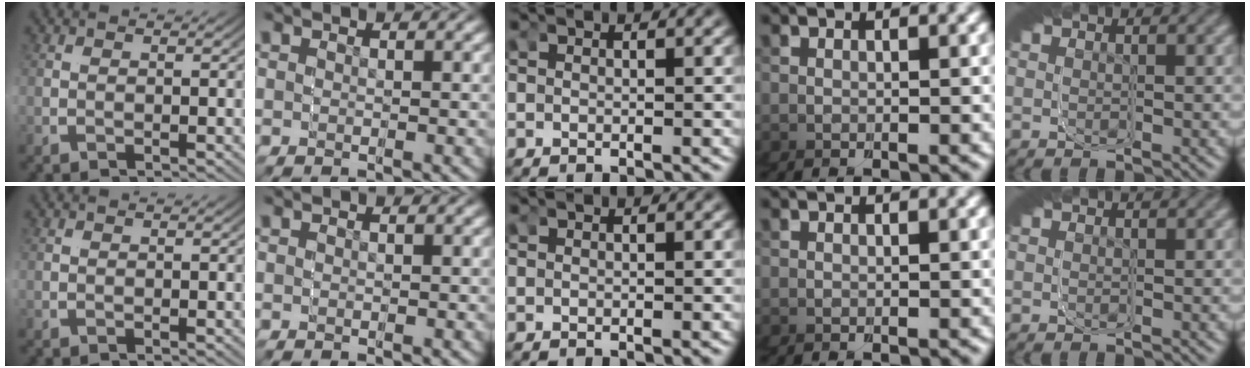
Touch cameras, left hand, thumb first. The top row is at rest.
{}